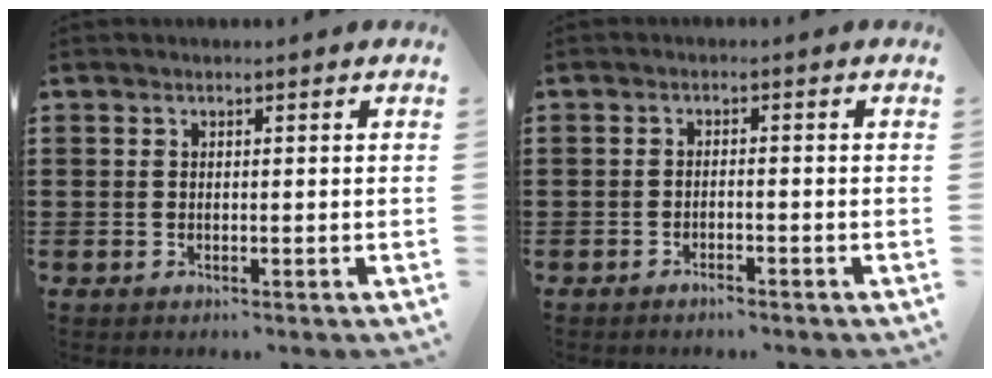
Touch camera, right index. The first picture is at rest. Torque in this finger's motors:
{"motor_torque": [0.31, -0.21, 0.11, 0.00]}